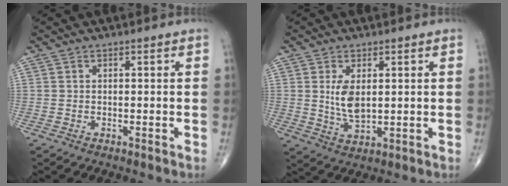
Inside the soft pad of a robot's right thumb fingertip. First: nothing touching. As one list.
[{"total": 5.9, "force": [1.1, 2.9, 5.0], "torque": [-0.088, -0.013, 0.028]}]